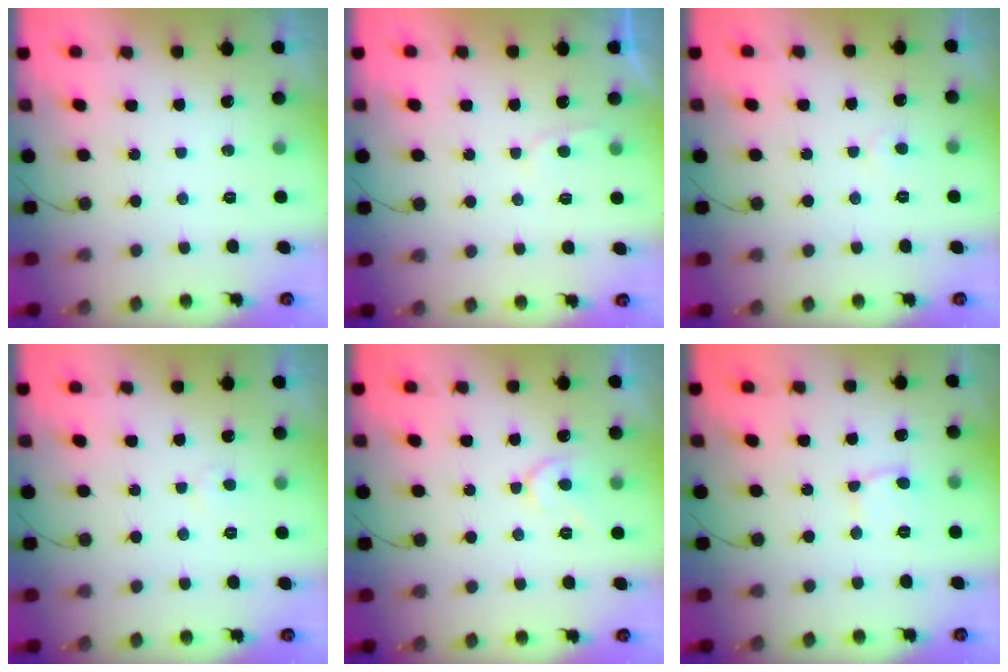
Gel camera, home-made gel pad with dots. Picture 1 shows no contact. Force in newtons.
{"total": 2.0, "press": 2.0, "slide": 0.2}
{"total": 3.0, "press": 3.0, "slide": 0.3}
{"total": 2.3, "press": 2.3, "slide": 0.1}
{"total": 7.7, "press": 7.6, "slide": 1.0}
{"total": 3.3, "press": 3.3, "slide": 0.2}